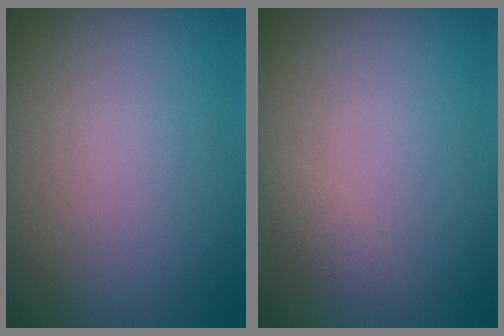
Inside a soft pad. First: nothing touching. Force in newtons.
{"total": 0.7, "press": 0.7, "slide": 0.0}